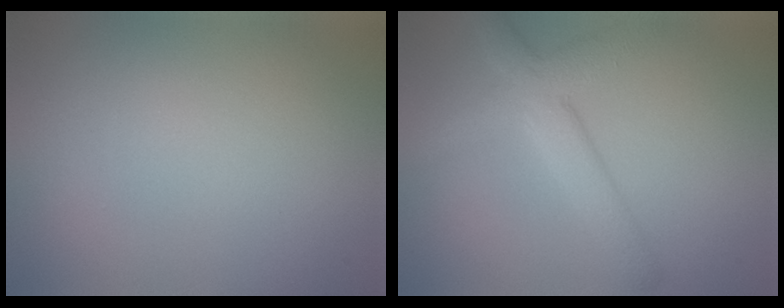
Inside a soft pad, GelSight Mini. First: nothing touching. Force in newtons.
{"total": 4.6, "press": 4.6, "slide": 0.3}